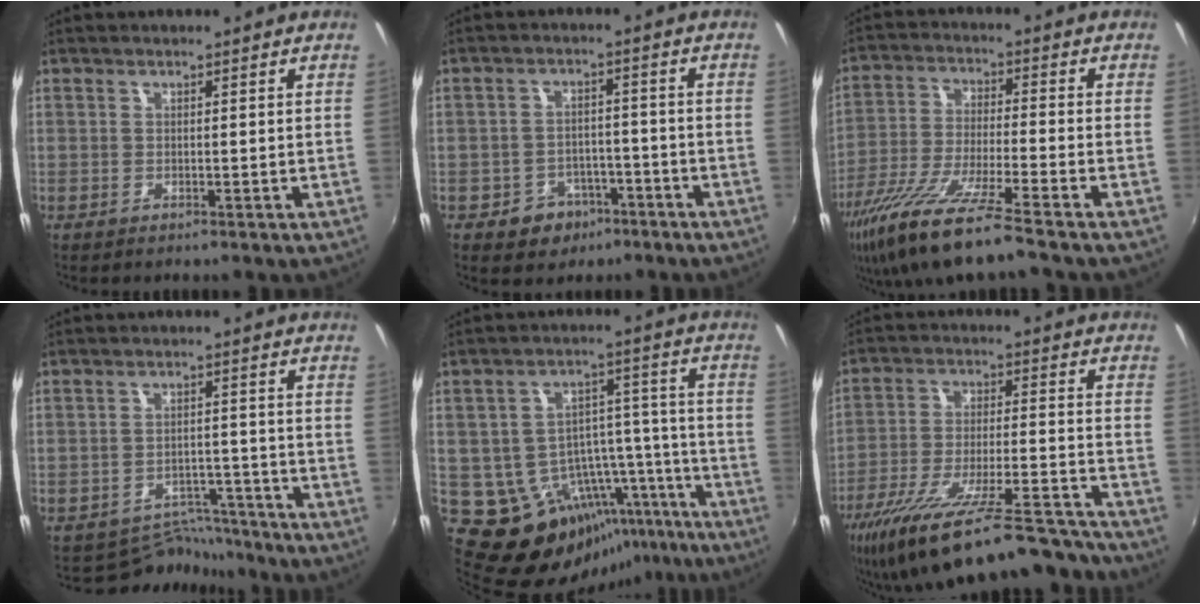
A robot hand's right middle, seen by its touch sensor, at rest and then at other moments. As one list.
[{"total": 6.5, "force": [-3.7, 5.0, 1.7], "torque": [-0.045, 0.017, -0.042]}, {"total": 14.8, "force": [-11.0, 0.2, 9.9], "torque": [-0.199, -0.038, -0.201]}, {"total": 6.6, "force": [-6.2, 2.1, -1.0], "torque": [0.014, 0.021, -0.092]}, {"total": 18.5, "force": [-12.6, 11.1, 7.8], "torque": [-0.131, 0.039, -0.145]}, {"total": 25.6, "force": [-21.8, 4.9, 12.4], "torque": [-0.221, -0.044, -0.328]}]